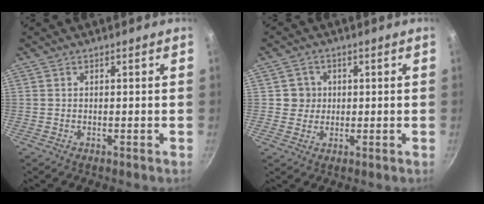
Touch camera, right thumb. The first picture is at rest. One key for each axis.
{"total": 3.7, "fx": 0.5, "fy": 3.6, "fz": 0.5, "tx": 0.019, "ty": 0.008, "tz": 0.004}